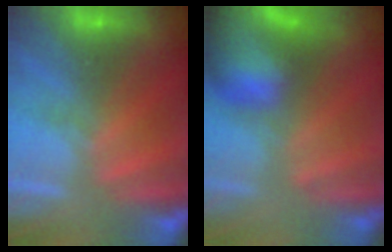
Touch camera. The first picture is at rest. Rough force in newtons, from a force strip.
{"total": 7.3}